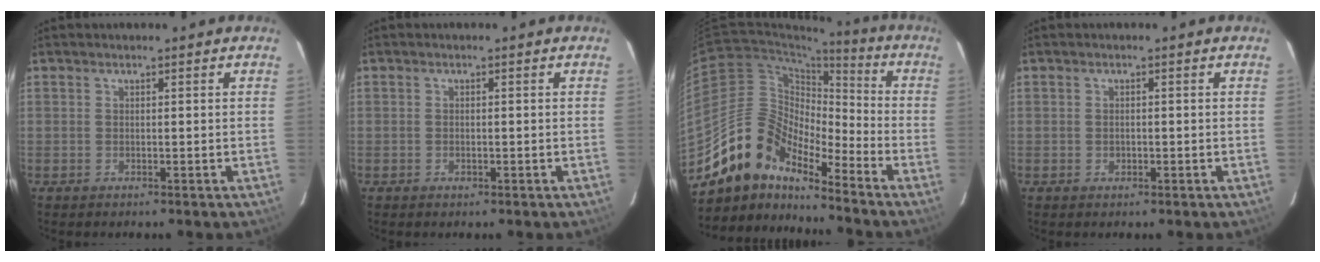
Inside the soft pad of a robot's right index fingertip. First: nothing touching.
{"total": 0.9, "force": [-0.3, 0.6, 0.5], "torque": [-0.009, 0.001, -0.005]}
{"total": 13.9, "force": [-12.1, 5.3, 4.5], "torque": [-0.077, 0.021, -0.237]}
{"total": 1.1, "force": [-0.3, 0.9, 0.6], "torque": [-0.010, 0.002, -0.004]}